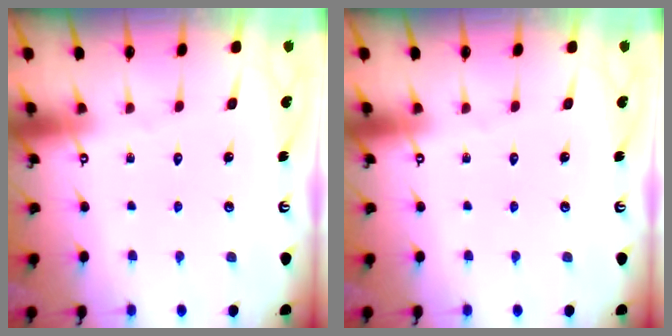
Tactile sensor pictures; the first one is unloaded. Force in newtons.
{"total": 0.0}